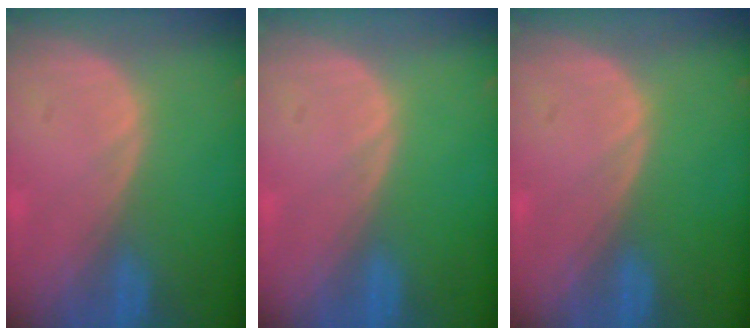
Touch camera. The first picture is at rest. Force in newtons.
{"total": 0.0}
{"total": 0.0}